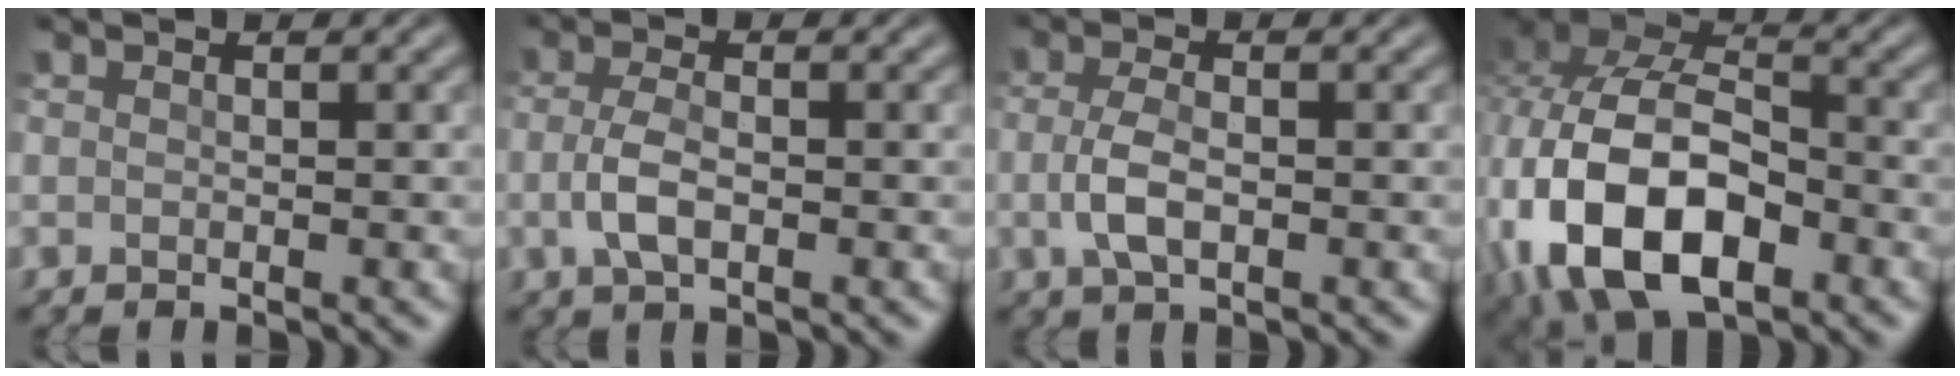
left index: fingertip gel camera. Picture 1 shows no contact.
{"total": 3.1, "force": [-0.6, 1.4, 2.7], "torque": [-0.060, -0.003, -0.014]}
{"total": 3.2, "force": [-0.5, 1.4, 2.8], "torque": [-0.063, -0.003, -0.012]}
{"total": 14.9, "force": [-4.1, 9.1, 11.1], "torque": [-0.228, -0.023, -0.074]}